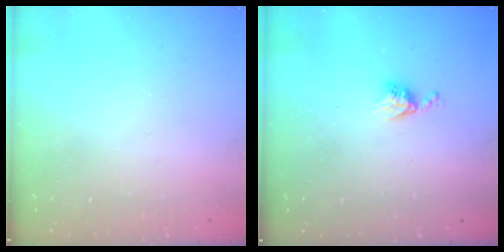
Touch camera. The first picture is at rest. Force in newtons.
{"total": 5.1, "press": 5.1, "slide": 0.4}